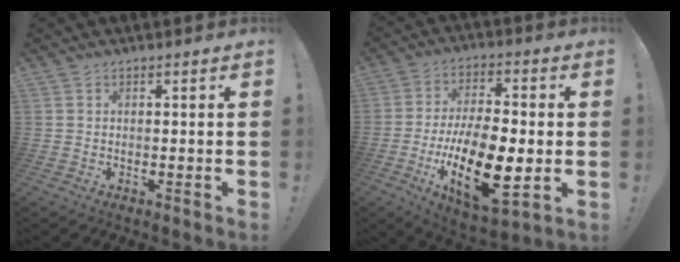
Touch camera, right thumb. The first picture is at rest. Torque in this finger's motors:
{"motor_torque": [0.10, 0.82, 1.52, -1.25, 0.67]}